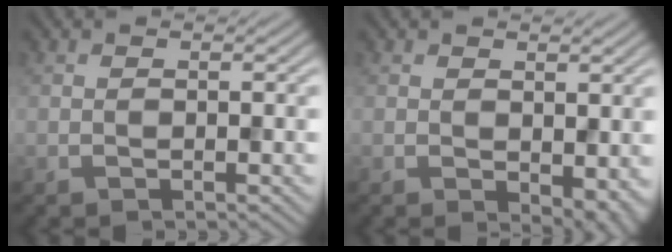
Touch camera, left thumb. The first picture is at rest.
{"total": 3.8, "force": [-0.4, 2.3, 3.0], "torque": [-0.042, -0.014, 0.000]}